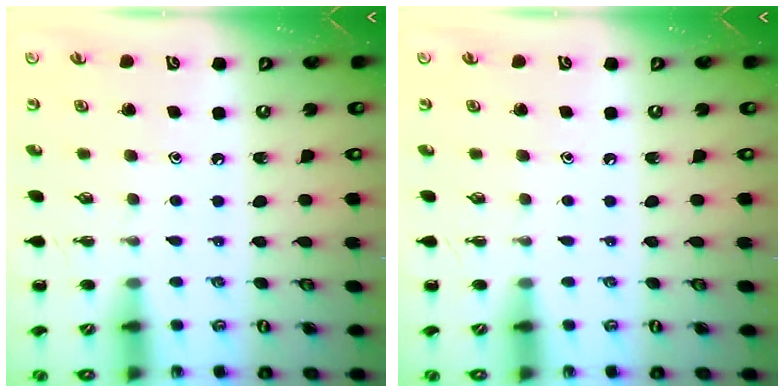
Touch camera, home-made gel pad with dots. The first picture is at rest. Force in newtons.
{"total": 0.0}